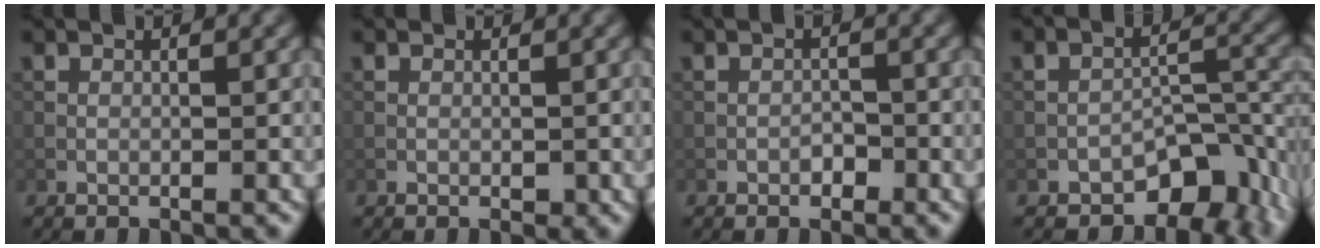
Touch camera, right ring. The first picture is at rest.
{"total": 0.8, "force": [-0.2, 0.6, 0.4], "torque": [-0.007, -0.004, -0.005]}
{"total": 1.1, "force": [-0.6, 0.6, 0.6], "torque": [-0.008, 0.002, -0.012]}
{"total": 6.9, "force": [-4.2, 3.9, 3.8], "torque": [-0.032, -0.004, -0.069]}